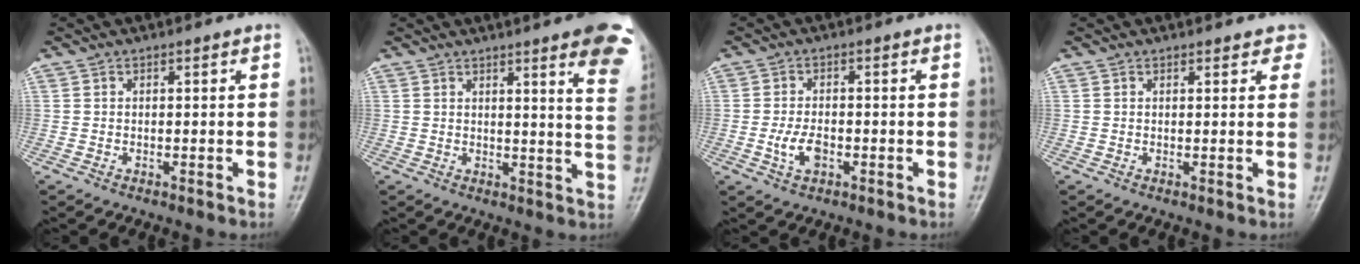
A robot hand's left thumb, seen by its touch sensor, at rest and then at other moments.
{"total": 13.2, "force": [7.9, 1.6, 10.5], "torque": [-0.106, -0.035, 0.077]}
{"total": 4.3, "force": [-1.2, 2.4, 3.3], "torque": [-0.064, 0.004, -0.022]}
{"total": 3.9, "force": [3.1, 1.7, 1.5], "torque": [0.017, -0.006, 0.025]}